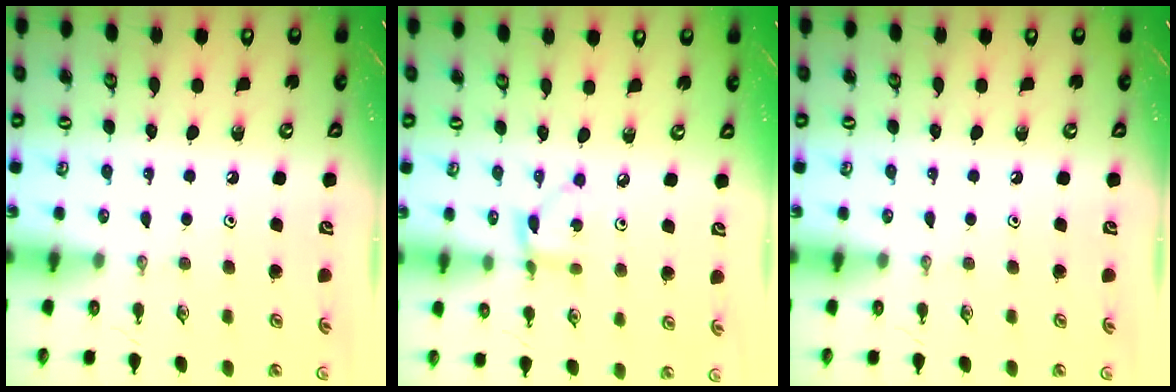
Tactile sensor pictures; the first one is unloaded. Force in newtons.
{"total": 2.8, "press": 2.8, "slide": 0.1}
{"total": 0.0}